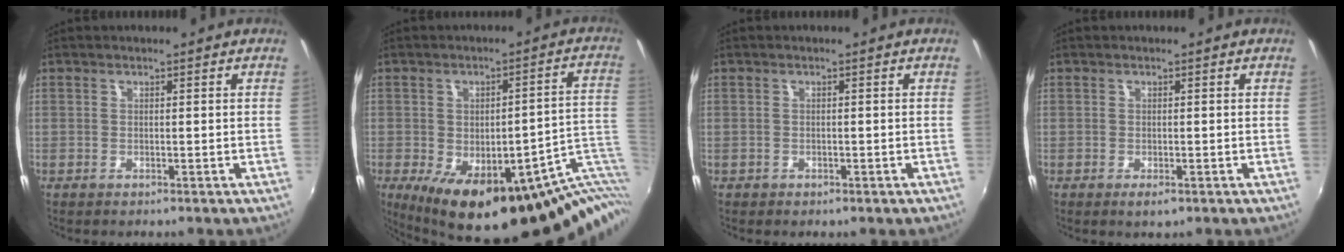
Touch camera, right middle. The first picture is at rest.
{"total": 22.8, "force": [-8.5, 8.2, 19.5], "torque": [-0.250, -0.037, -0.102]}
{"total": 1.3, "force": [-0.7, 1.0, 0.4], "torque": [-0.010, -0.005, -0.009]}
{"total": 1.5, "force": [-0.9, 0.3, 1.1], "torque": [-0.023, -0.006, -0.014]}